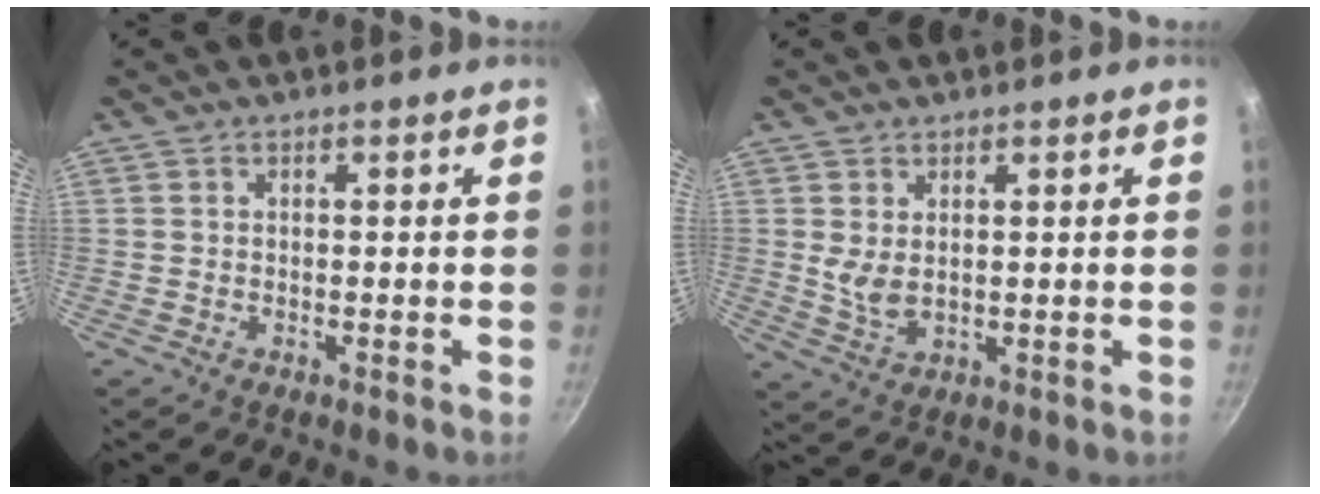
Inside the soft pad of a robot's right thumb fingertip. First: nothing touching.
{"total": 4.3, "force": [1.2, 2.4, 3.4], "torque": [-0.059, -0.018, 0.031]}